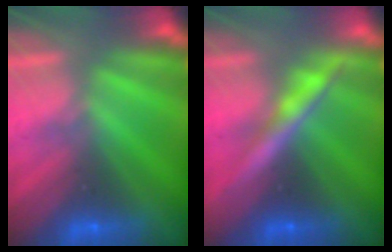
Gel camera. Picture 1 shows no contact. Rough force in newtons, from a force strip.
{"total": 3.3}